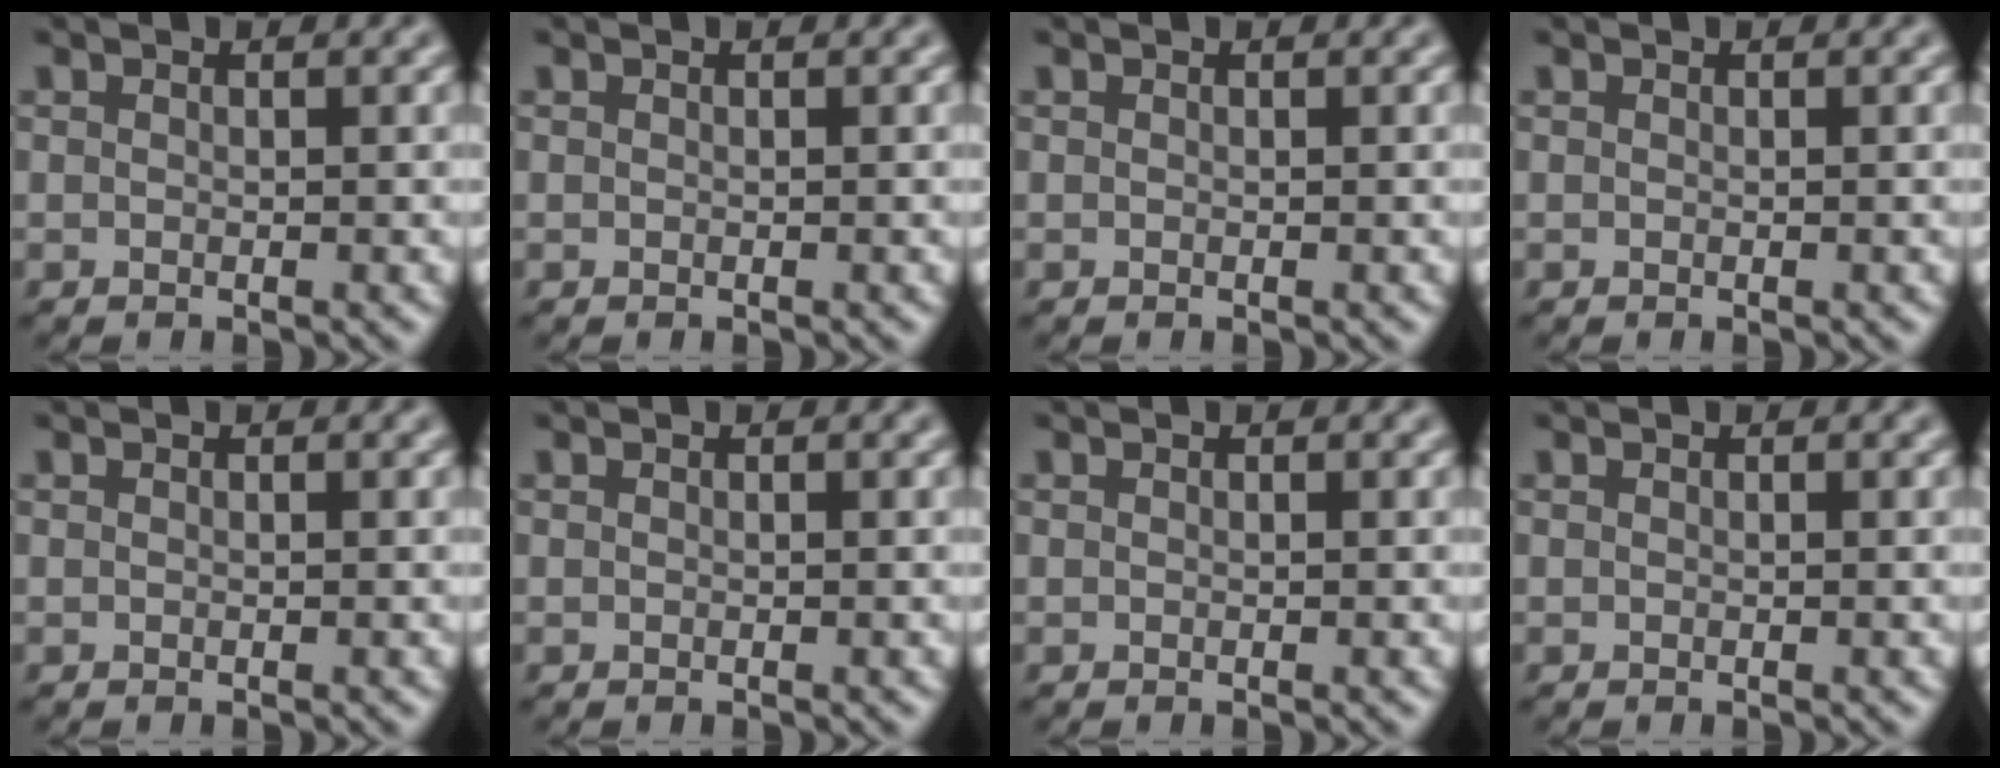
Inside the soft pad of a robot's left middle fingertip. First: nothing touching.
{"total": 0.0}
{"total": 0.0}
{"total": 0.0}
{"total": 0.0}
{"total": 0.0}
{"total": 0.0}
{"total": 0.0}